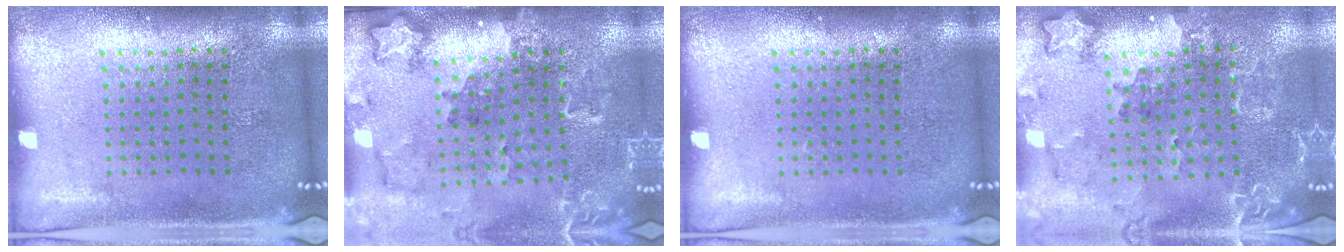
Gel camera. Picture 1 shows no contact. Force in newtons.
{"total": 1.8, "press": 1.8, "slide": 0.2}
{"total": 0.0}
{"total": 2.0, "press": 1.9, "slide": 0.7}